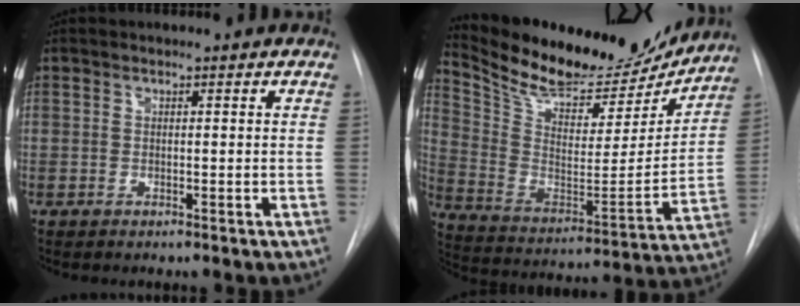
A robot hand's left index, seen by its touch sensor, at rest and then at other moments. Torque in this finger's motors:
{"motor_torque": [0.08, -0.86, 0.29, 0.05]}